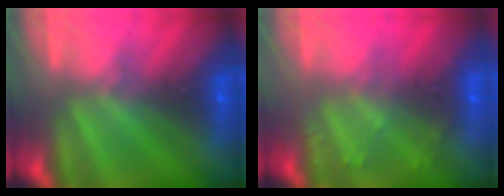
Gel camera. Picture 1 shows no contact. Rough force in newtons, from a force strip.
{"total": 2.2}